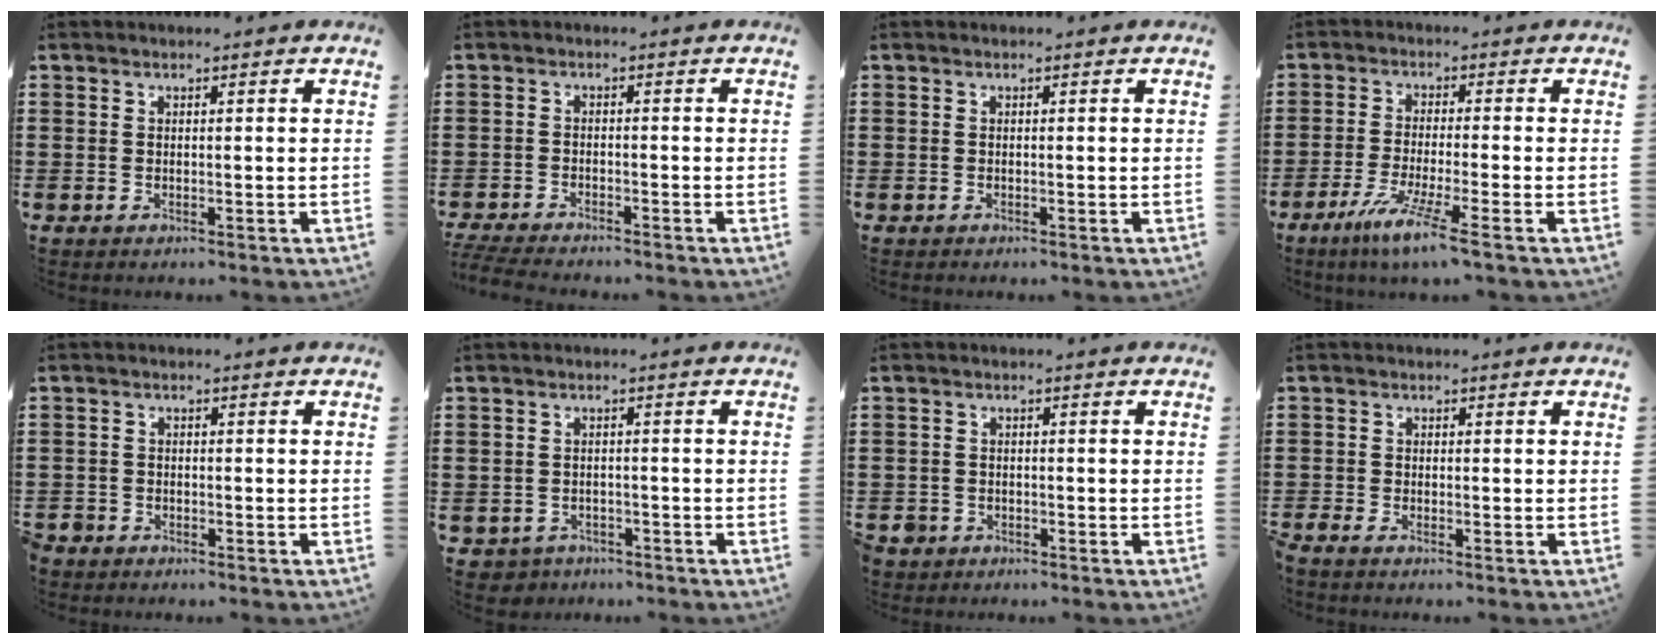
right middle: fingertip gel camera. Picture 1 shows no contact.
{"total": 3.1, "force": [-3.0, 0.2, 0.6], "torque": [-0.025, -0.005, -0.067]}
{"total": 0.0}
{"total": 6.0, "force": [-4.1, -0.4, 4.4], "torque": [-0.090, -0.016, -0.077]}
{"total": 2.0, "force": [-1.9, 0.7, -0.2], "torque": [-0.002, -0.001, -0.043]}
{"total": 1.8, "force": [-1.7, 0.7, -0.3], "torque": [-0.005, 0.001, -0.040]}
{"total": 1.9, "force": [-1.7, 1.0, -0.1], "torque": [-0.012, -0.005, -0.040]}
{"total": 1.2, "force": [-1.1, 0.1, 0.4], "torque": [-0.019, -0.004, -0.024]}